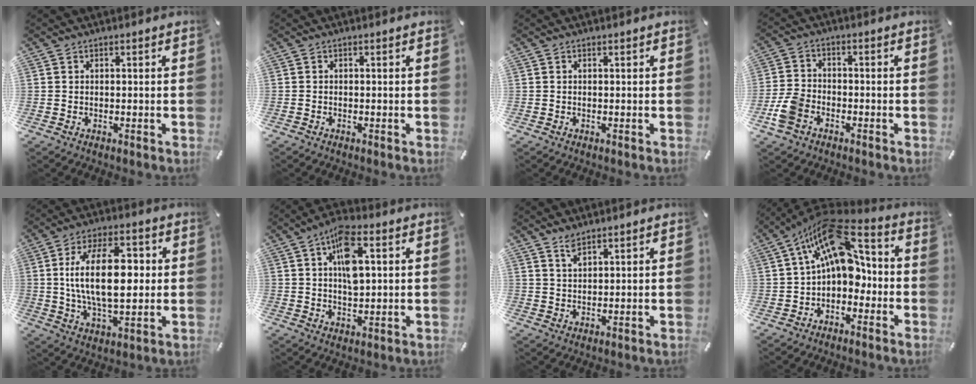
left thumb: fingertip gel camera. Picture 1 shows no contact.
{"total": 0.0}
{"total": 0.0}
{"total": 6.4, "force": [-3.1, 4.3, 3.6], "torque": [-0.088, 0.012, -0.062]}
{"total": 18.2, "force": [2.1, 9.3, 15.5], "torque": [-0.289, 0.000, 0.027]}
{"total": 9.8, "force": [2.9, 4.7, 8.1], "torque": [-0.143, -0.001, 0.046]}
{"total": 2.7, "force": [2.3, 0.7, 1.3], "torque": [-0.029, -0.003, 0.043]}
{"total": 15.8, "force": [4.7, 9.1, 12.0], "torque": [-0.208, -0.026, 0.080]}